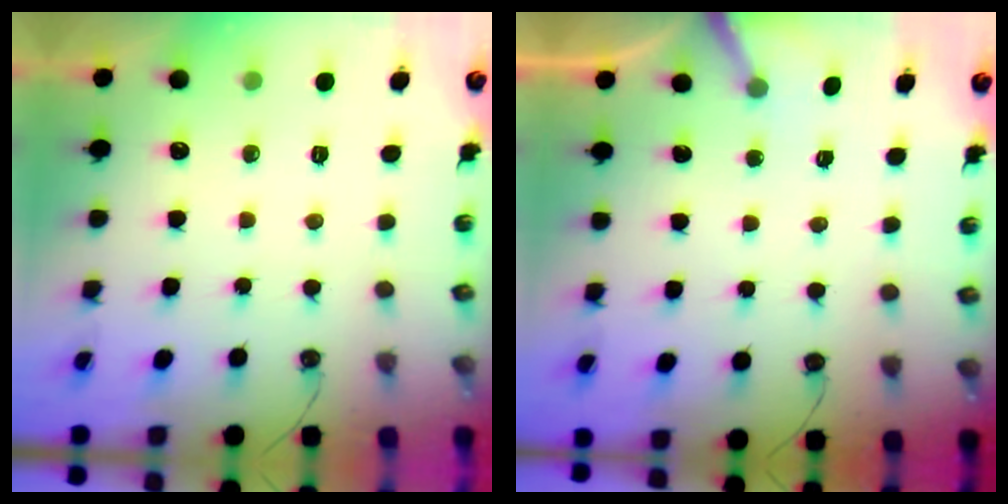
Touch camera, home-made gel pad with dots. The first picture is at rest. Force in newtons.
{"total": 3.8, "press": 3.8, "slide": 0.2}